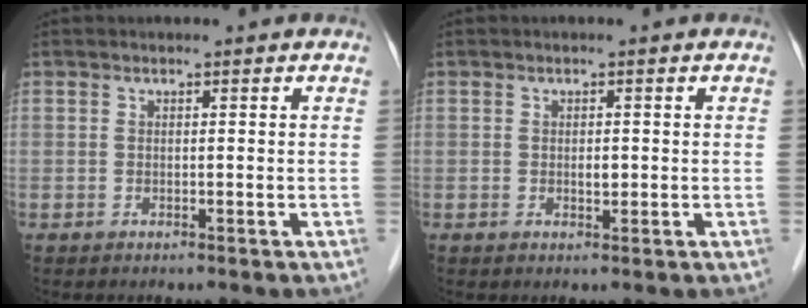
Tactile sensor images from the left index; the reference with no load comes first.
{"total": 1.1, "force": [0.0, 0.6, 0.9], "torque": [-0.016, 0.000, 0.001]}